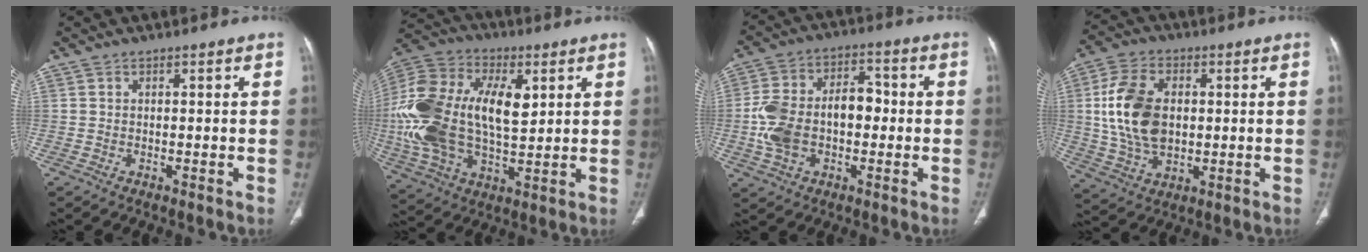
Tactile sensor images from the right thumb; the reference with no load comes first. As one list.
[{"total": 24.9, "force": [3.5, 14.0, 20.3], "torque": [-0.426, 0.004, 0.062]}, {"total": 14.4, "force": [-1.6, 9.1, 11.0], "torque": [-0.197, 0.042, -0.026]}, {"total": 14.5, "force": [1.3, 9.4, 10.9], "torque": [-0.203, 0.000, 0.029]}]